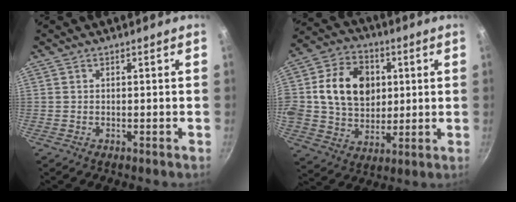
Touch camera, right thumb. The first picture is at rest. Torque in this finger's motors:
{"motor_torque": [2.36, 2.65, 0.90, -0.72, 0.72]}